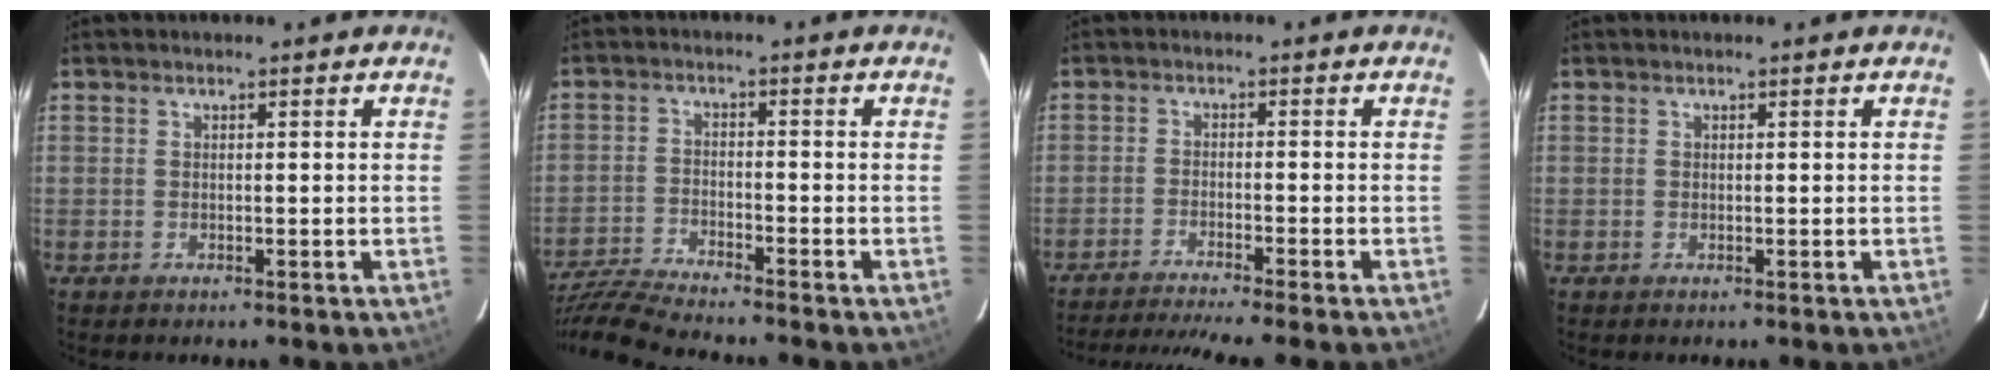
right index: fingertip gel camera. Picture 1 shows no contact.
{"total": 10.6, "force": [-9.8, -0.2, 3.9], "torque": [-0.110, -0.016, -0.187]}
{"total": 11.1, "force": [-9.9, -1.3, 4.9], "torque": [-0.104, -0.012, -0.157]}
{"total": 0.0}